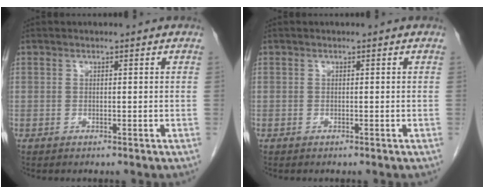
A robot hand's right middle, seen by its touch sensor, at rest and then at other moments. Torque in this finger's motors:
{"motor_torque": [0.36, -0.36, -0.17, -0.03]}